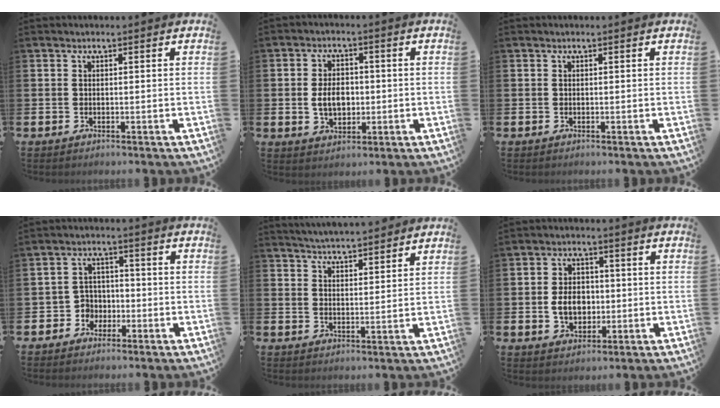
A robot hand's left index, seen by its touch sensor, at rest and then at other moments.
{"total": 4.7, "force": [-0.2, 3.3, 3.3], "torque": [-0.044, 0.004, -0.010]}
{"total": 0.0}
{"total": 3.5, "force": [-1.6, 3.0, 0.4], "torque": [-0.022, 0.003, -0.039]}
{"total": 4.6, "force": [4.6, 0.0, -0.1], "torque": [-0.008, -0.028, 0.083]}
{"total": 4.9, "force": [-0.4, 3.7, 3.1], "torque": [-0.043, 0.003, -0.016]}